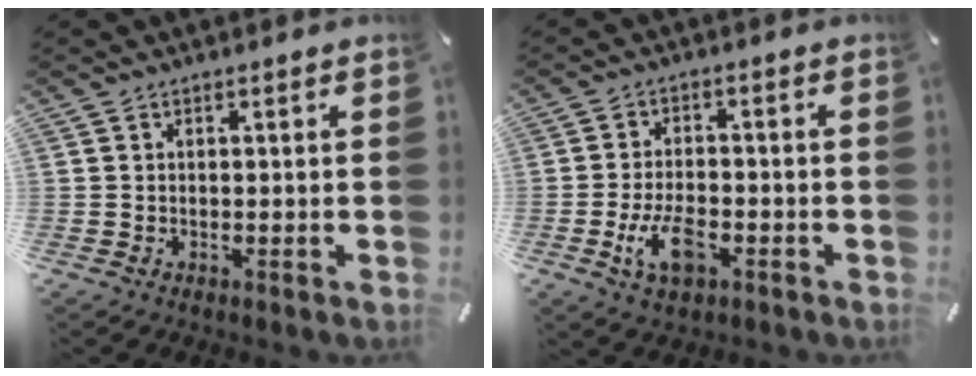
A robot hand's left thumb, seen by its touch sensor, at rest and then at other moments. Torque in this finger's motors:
{"motor_torque": [0.10, 0.15, 0.18, 0.16, 0.08]}